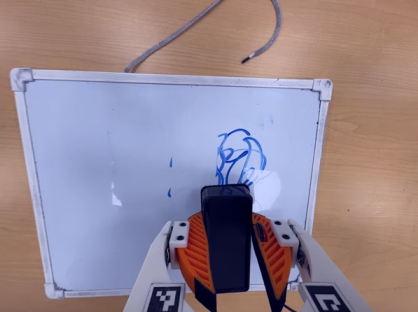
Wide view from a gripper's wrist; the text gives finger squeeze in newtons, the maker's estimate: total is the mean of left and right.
{"total": 10.2, "left": 10.3, "right": 10.2}